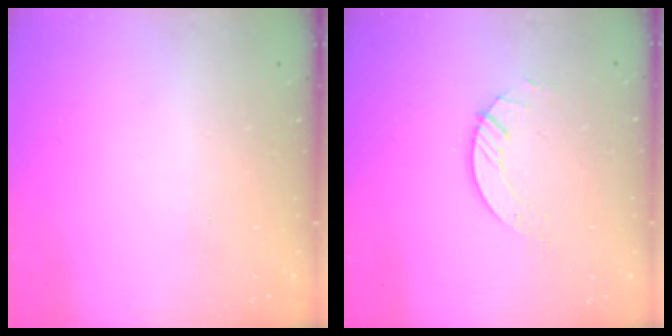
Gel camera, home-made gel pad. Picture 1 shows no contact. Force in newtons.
{"total": 3.1, "press": 3.0, "slide": 0.3}